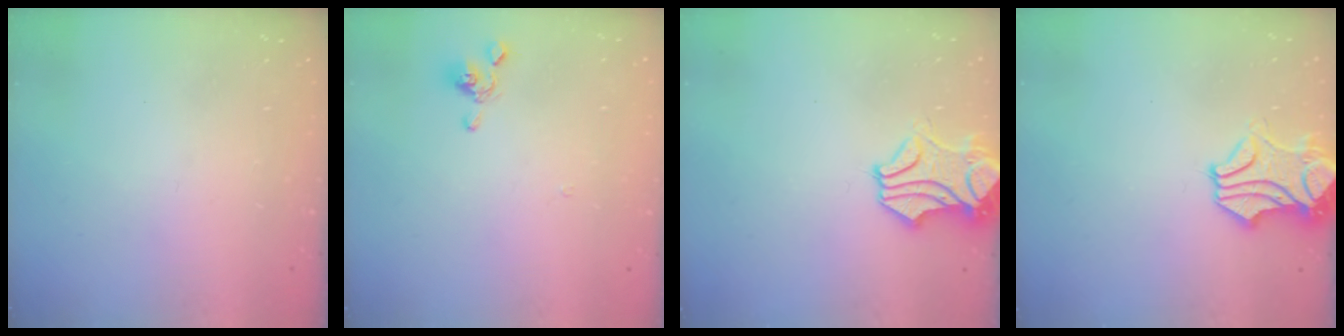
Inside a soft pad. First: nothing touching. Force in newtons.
{"total": 1.5, "press": 1.3, "slide": 0.7}
{"total": 1.6, "press": 1.1, "slide": 1.2}
{"total": 1.7, "press": 1.1, "slide": 1.2}